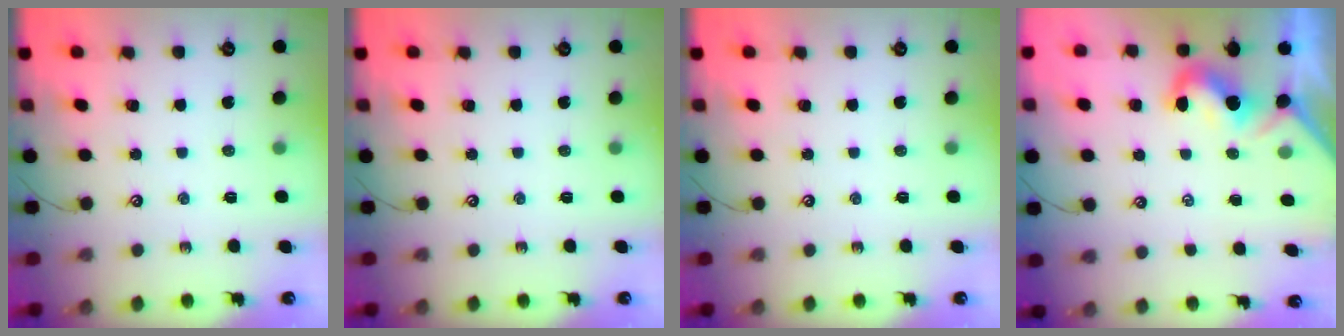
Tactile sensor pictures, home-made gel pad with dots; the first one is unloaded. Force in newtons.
{"total": 0.0}
{"total": 0.0}
{"total": 2.2, "press": 2.1, "slide": 0.6}